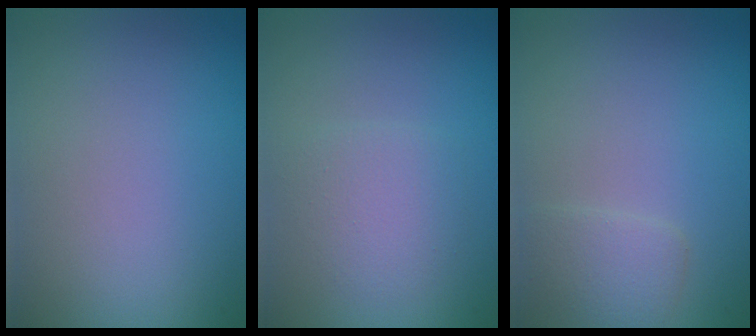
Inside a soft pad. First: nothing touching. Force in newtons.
{"total": 2.3, "press": 2.3, "slide": 0.1}
{"total": 1.7, "press": 1.7, "slide": 0.1}